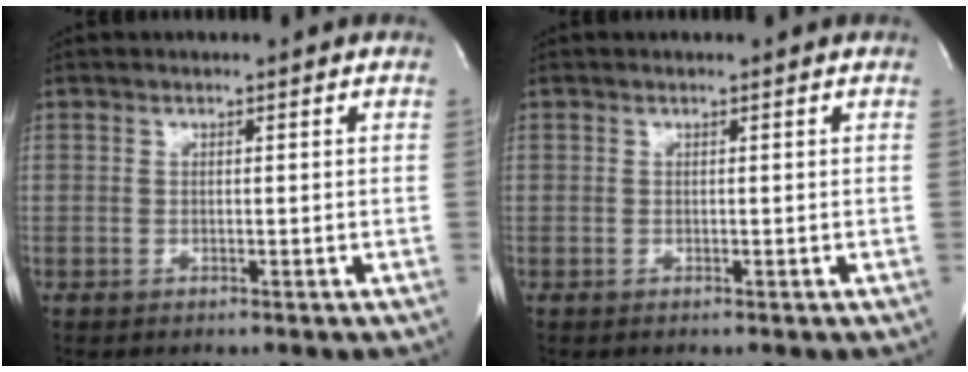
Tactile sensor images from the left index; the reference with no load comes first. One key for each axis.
{"total": 0.0}